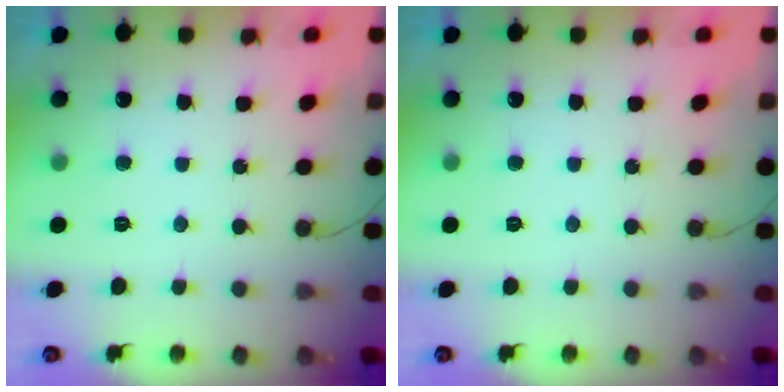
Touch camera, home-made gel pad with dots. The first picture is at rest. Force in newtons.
{"total": 0.0}